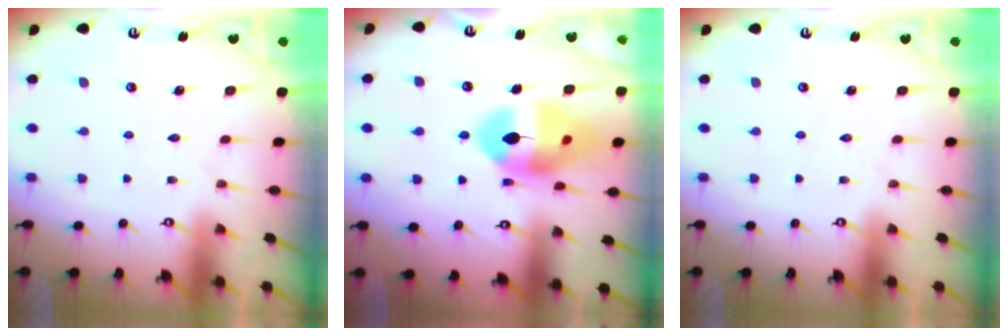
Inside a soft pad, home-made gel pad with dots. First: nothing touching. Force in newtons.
{"total": 15.9, "press": 15.8, "slide": 1.8}
{"total": 0.0}